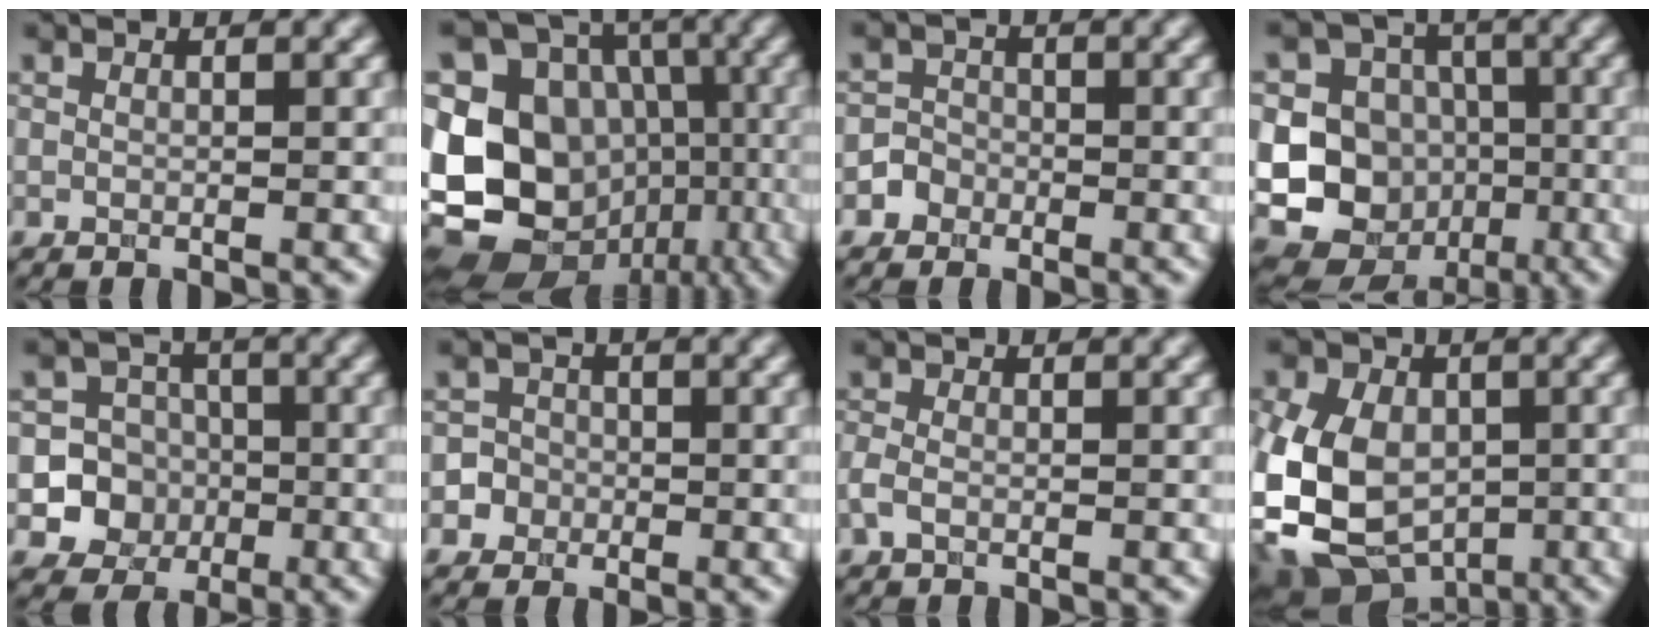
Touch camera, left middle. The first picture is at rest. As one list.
[{"total": 17.1, "force": [-3.8, 15.0, 7.4], "torque": [-0.165, 0.004, -0.058]}, {"total": 1.5, "force": [-1.1, 1.0, -0.5], "torque": [0.015, 0.007, -0.014]}, {"total": 16.1, "force": [-3.0, 15.3, 4.3], "torque": [-0.112, -0.011, -0.058]}, {"total": 7.5, "force": [-2.2, 7.1, 1.0], "torque": [-0.009, 0.004, -0.055]}, {"total": 2.7, "force": [-1.4, 2.3, -0.2], "torque": [0.026, 0.005, -0.022]}, {"total": 1.2, "force": [-0.9, 0.4, 0.7], "torque": [-0.028, 0.000, -0.015]}, {"total": 12.4, "force": [-2.9, 9.4, 7.5], "torque": [-0.158, -0.011, -0.061]}]